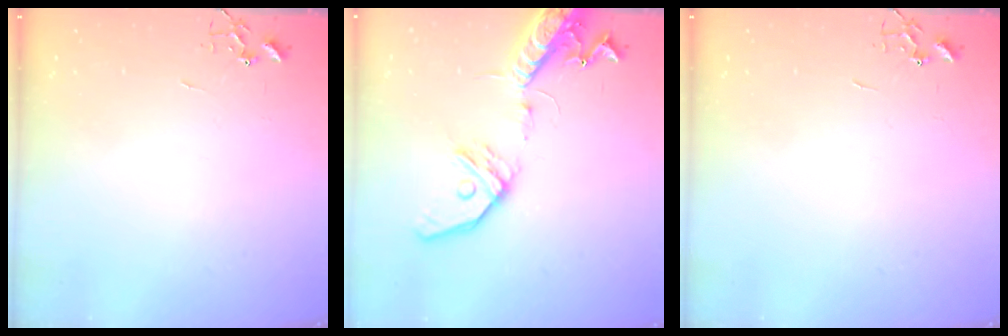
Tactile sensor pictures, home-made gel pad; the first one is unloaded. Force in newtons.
{"total": 17.0, "press": 16.7, "slide": 3.3}
{"total": 0.0}